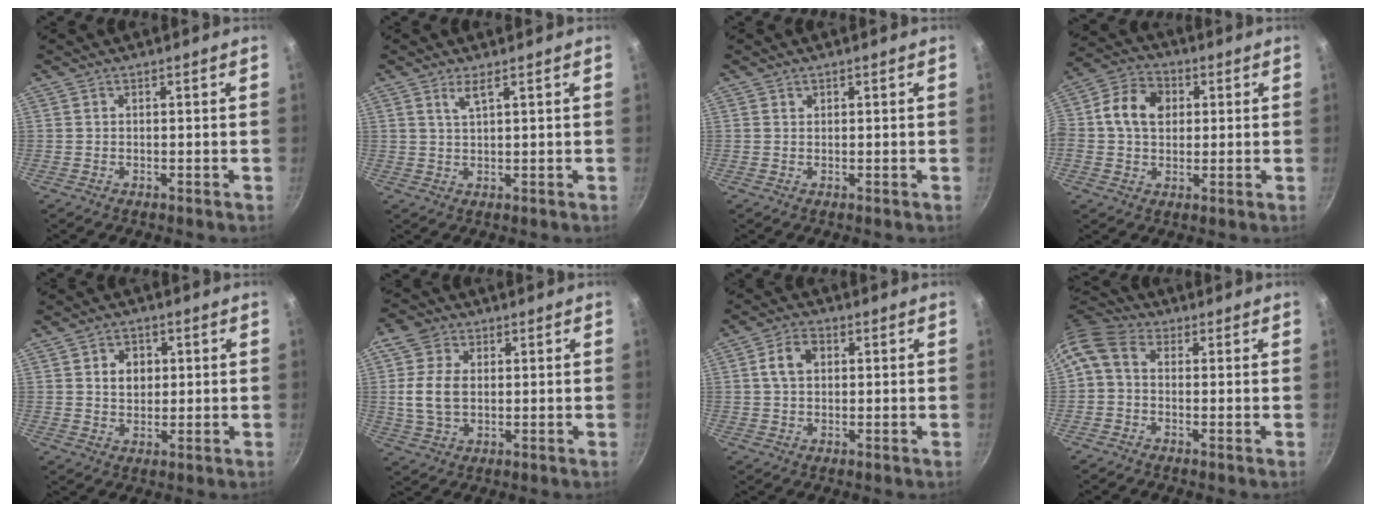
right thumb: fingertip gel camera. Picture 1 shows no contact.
{"total": 2.6, "force": [1.4, 0.4, 2.1], "torque": [-0.040, -0.005, 0.033]}
{"total": 0.5, "force": [0.3, 0.4, 0.1], "torque": [0.002, 0.000, 0.006]}
{"total": 10.2, "force": [1.6, 7.8, 6.3], "torque": [-0.096, 0.011, 0.008]}
{"total": 5.1, "force": [1.1, 4.0, 2.8], "torque": [-0.024, -0.001, 0.019]}
{"total": 9.1, "force": [1.2, 6.5, 6.3], "torque": [-0.101, 0.000, 0.017]}
{"total": 5.3, "force": [1.1, 3.8, 3.6], "torque": [-0.054, 0.010, 0.016]}
{"total": 7.9, "force": [0.5, 5.8, 5.3], "torque": [-0.116, 0.030, -0.009]}